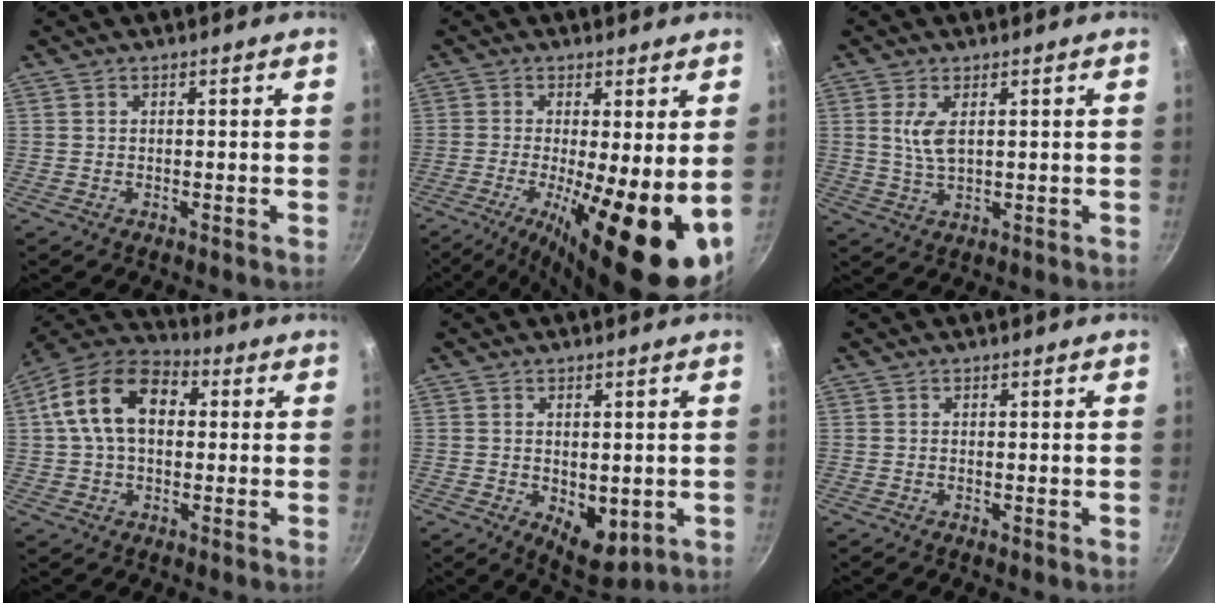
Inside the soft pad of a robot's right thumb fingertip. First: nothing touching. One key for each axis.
{"total": 17.1, "fx": -3.7, "fy": 4.3, "fz": 16.1, "tx": -0.241, "ty": -0.016, "tz": -0.054}
{"total": 4.8, "fx": 1.1, "fy": 2.0, "fz": 4.2, "tx": -0.084, "ty": -0.008, "tz": 0.025}
{"total": 14.8, "fx": 2.5, "fy": 9.7, "fz": 10.8, "tx": -0.165, "ty": 0.027, "tz": 0.021}
{"total": 7.2, "fx": -0.7, "fy": 4.5, "fz": 5.6, "tx": -0.059, "ty": -0.018, "tz": 0.003}
{"total": 0.0}